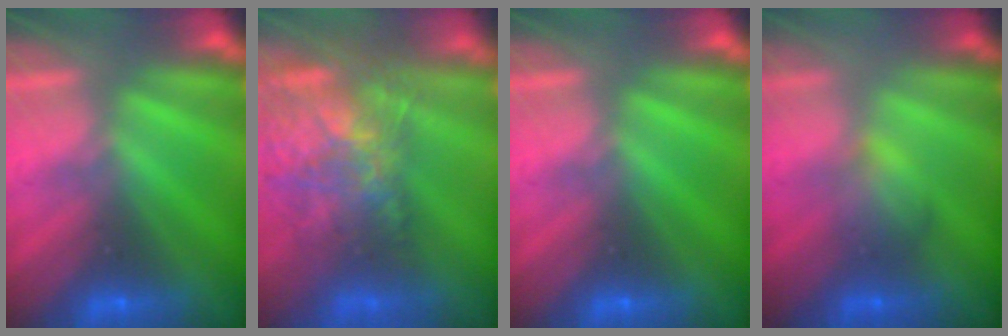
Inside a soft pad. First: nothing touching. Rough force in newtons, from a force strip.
{"total": 7.6}
{"total": 0.0}
{"total": 2.1}